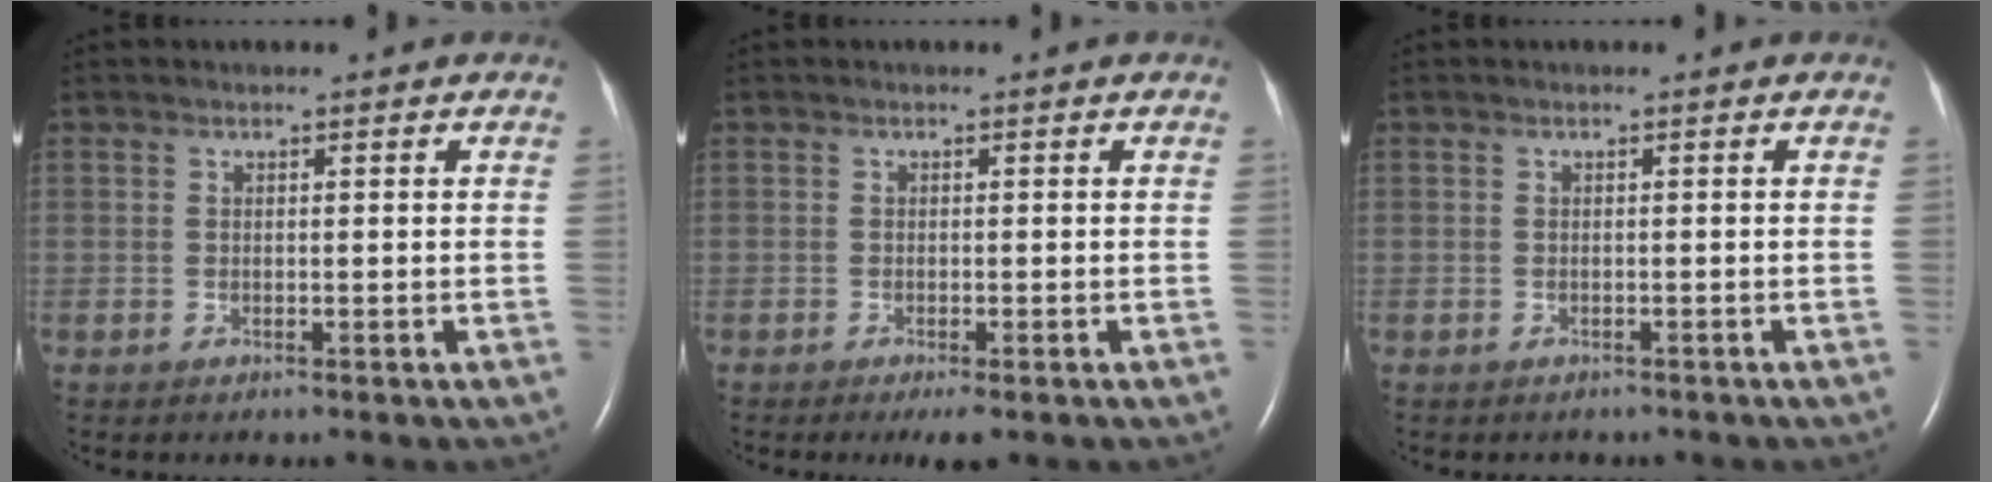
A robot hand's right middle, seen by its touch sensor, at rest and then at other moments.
{"total": 2.2, "force": [-1.4, 0.4, 1.6], "torque": [-0.023, -0.006, -0.020]}
{"total": 1.6, "force": [-1.4, 0.7, 0.3], "torque": [-0.013, -0.001, -0.015]}